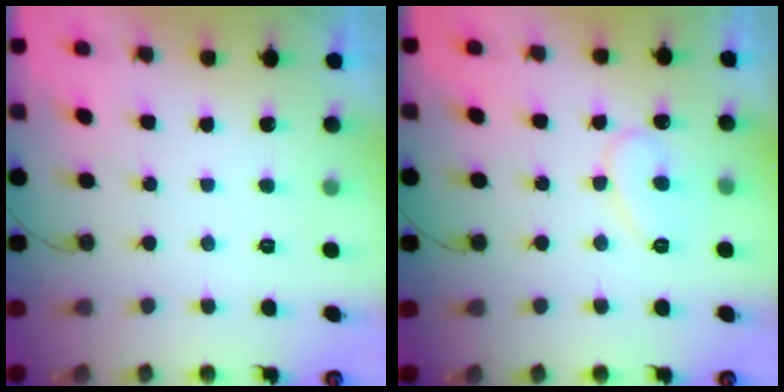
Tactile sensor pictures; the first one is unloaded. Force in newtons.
{"total": 8.8, "press": 8.7, "slide": 0.6}